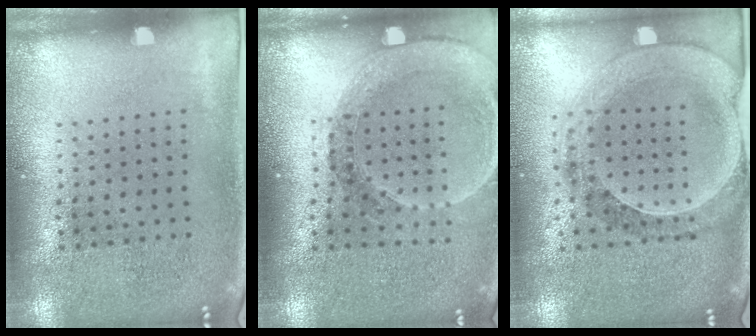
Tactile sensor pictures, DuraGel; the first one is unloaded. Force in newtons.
{"total": 1.5, "press": 1.5, "slide": 0.3}
{"total": 1.5, "press": 1.5, "slide": 0.3}